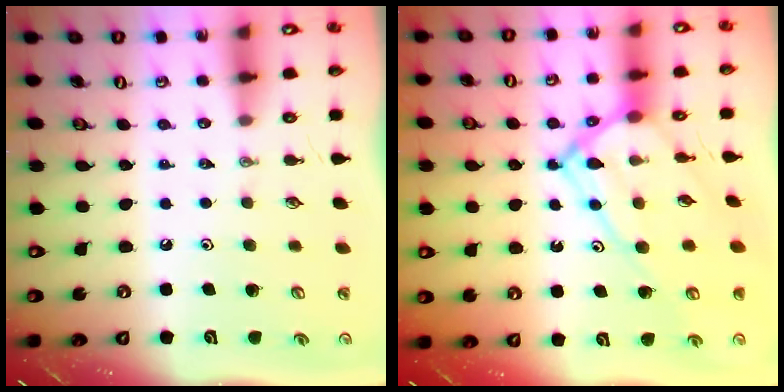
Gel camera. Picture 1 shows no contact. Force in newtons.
{"total": 14.3, "press": 14.3, "slide": 1.4}